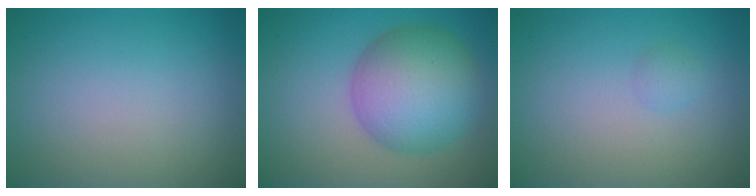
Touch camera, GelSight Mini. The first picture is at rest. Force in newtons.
{"total": 8.7, "press": 8.7, "slide": 0.2}
{"total": 0.9, "press": 0.9, "slide": 0.0}